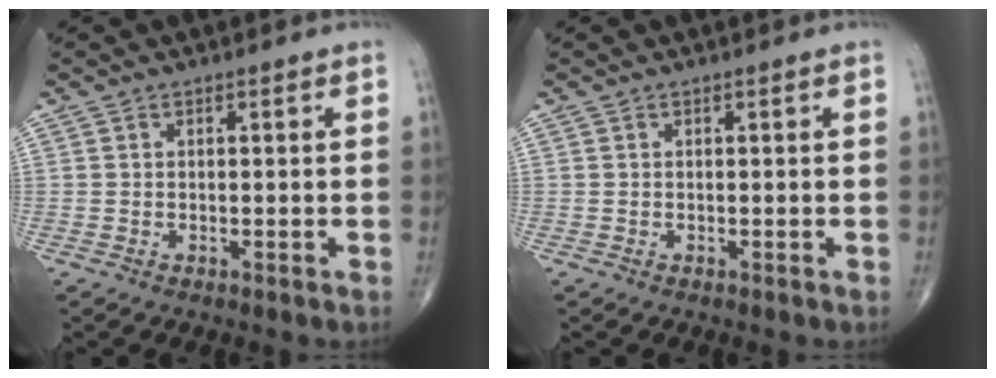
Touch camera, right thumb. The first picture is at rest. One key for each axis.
{"total": 0.0}